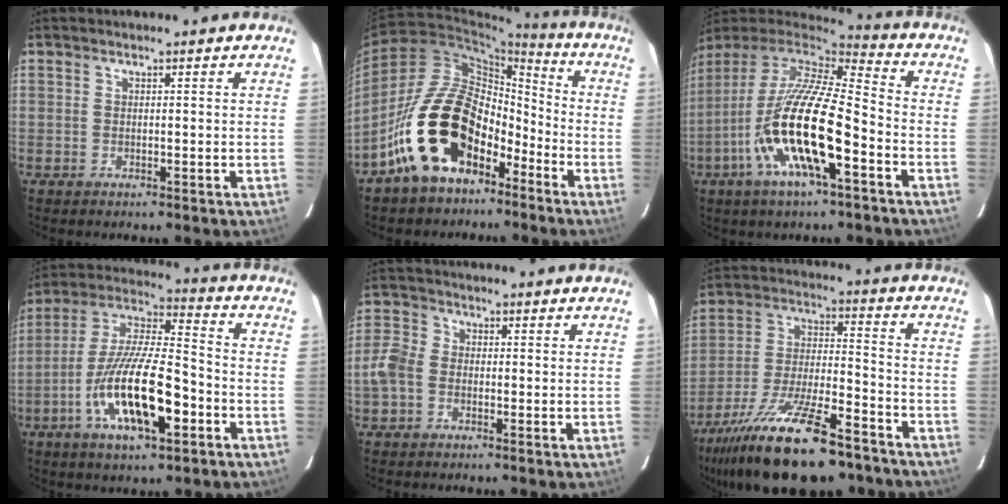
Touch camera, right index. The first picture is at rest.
{"total": 18.8, "force": [-10.4, 11.2, 10.9], "torque": [-0.201, 0.021, -0.172]}
{"total": 20.9, "force": [-7.9, 5.1, 18.6], "torque": [-0.346, -0.036, -0.157]}
{"total": 18.1, "force": [-6.8, 5.4, 15.9], "torque": [-0.309, -0.013, -0.125]}
{"total": 5.4, "force": [-1.9, 4.2, 2.8], "torque": [-0.064, 0.011, -0.043]}
{"total": 23.7, "force": [-17.1, 7.0, 14.9], "torque": [-0.283, -0.039, -0.273]}